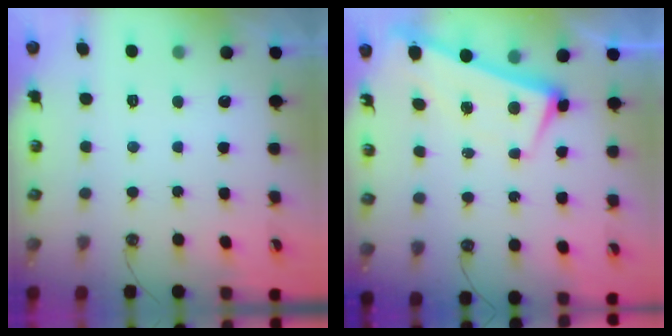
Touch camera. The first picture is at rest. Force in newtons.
{"total": 1.5, "press": 0.5, "slide": 1.5}